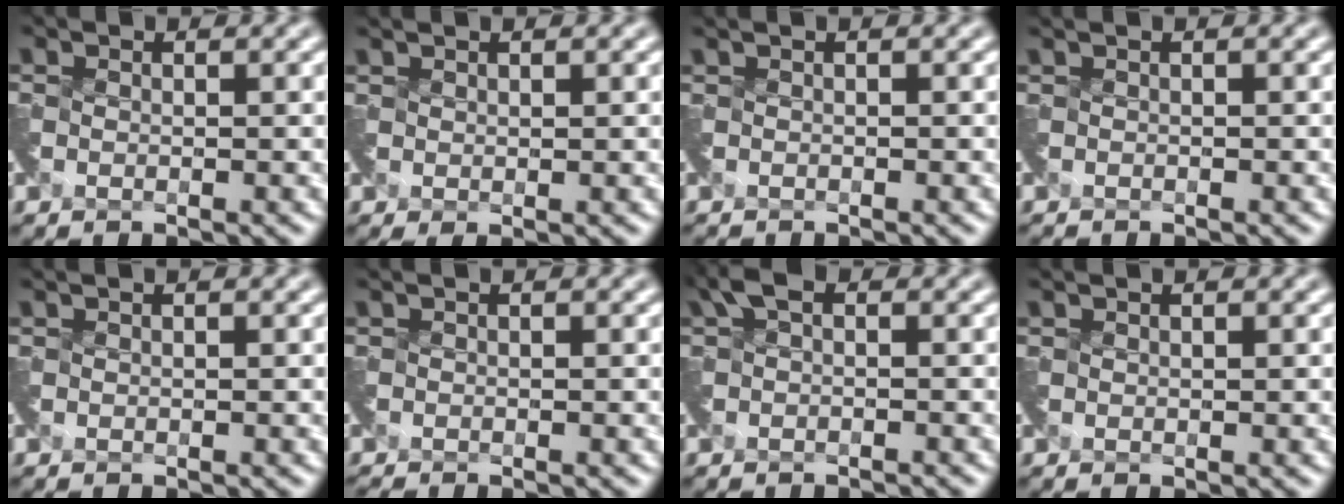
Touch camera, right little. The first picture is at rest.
{"total": 1.7, "force": [1.1, 0.3, 1.3], "torque": [-0.028, 0.006, 0.021]}
{"total": 0.7, "force": [-0.4, 0.0, 0.6], "torque": [-0.013, -0.010, -0.010]}
{"total": 0.7, "force": [-0.4, -0.1, 0.5], "torque": [-0.012, -0.010, -0.010]}
{"total": 0.8, "force": [0.5, 0.0, 0.6], "torque": [-0.011, 0.005, 0.008]}
{"total": 1.0, "force": [-0.5, -0.1, 0.9], "torque": [-0.018, -0.006, -0.014]}
{"total": 1.4, "force": [-0.3, 1.1, 0.8], "torque": [-0.014, -0.009, -0.012]}
{"total": 1.1, "force": [0.8, 0.1, 0.7], "torque": [-0.013, 0.010, 0.015]}